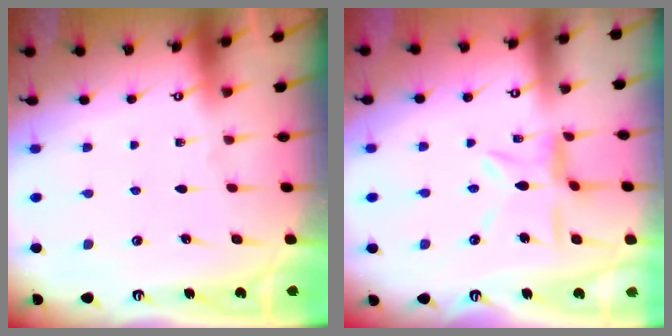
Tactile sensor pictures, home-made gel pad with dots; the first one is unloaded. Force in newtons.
{"total": 8.3, "press": 8.2, "slide": 0.6}